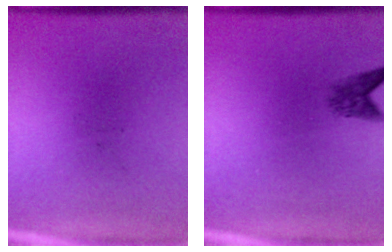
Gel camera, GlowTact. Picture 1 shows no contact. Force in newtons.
{"total": 2.0}